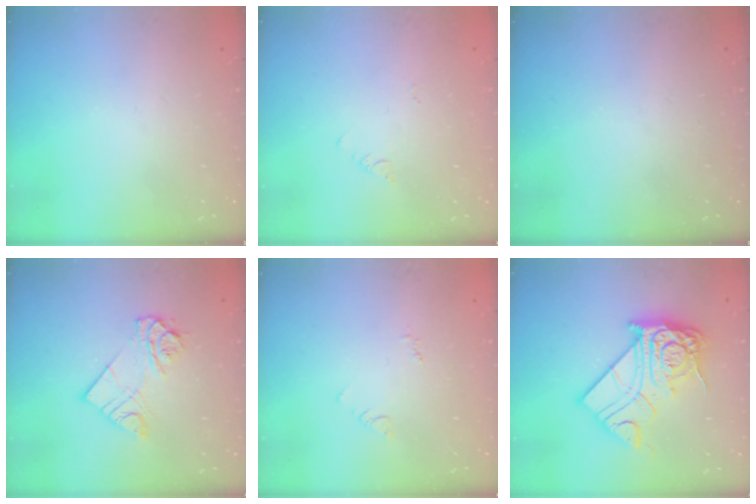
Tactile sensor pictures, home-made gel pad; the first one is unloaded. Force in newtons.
{"total": 1.9, "press": 1.9, "slide": 0.4}
{"total": 0.0}
{"total": 9.8, "press": 9.8, "slide": 0.7}
{"total": 2.9, "press": 2.9, "slide": 0.4}
{"total": 19.5, "press": 19.4, "slide": 1.6}